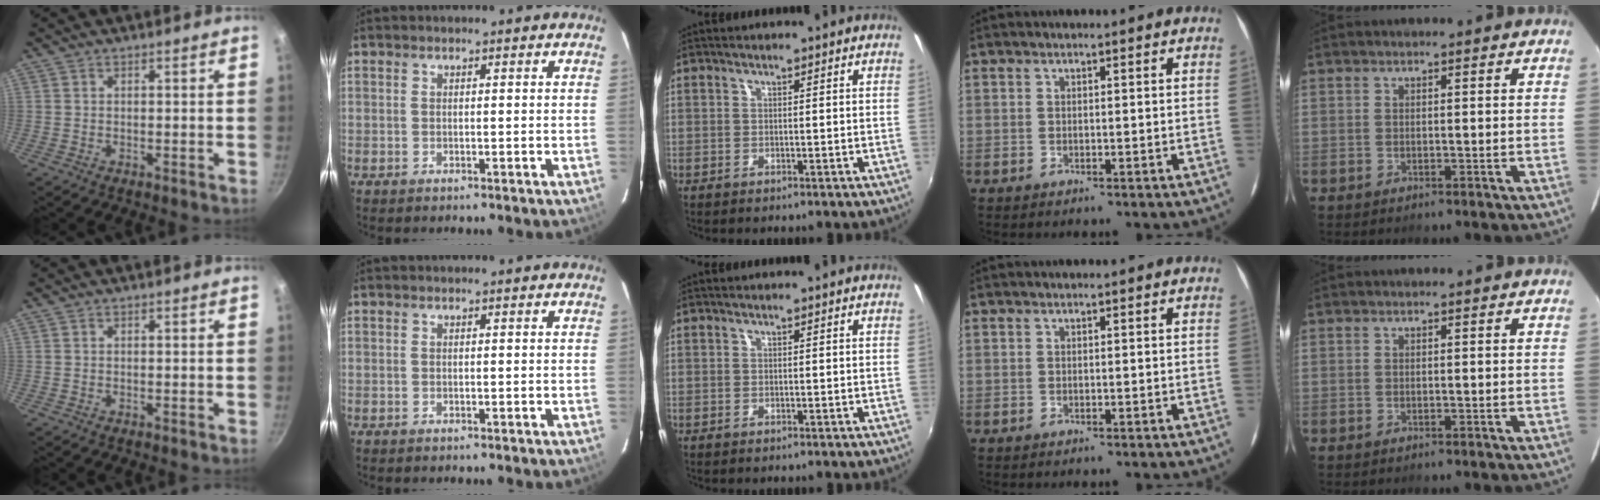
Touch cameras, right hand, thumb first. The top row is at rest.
{}